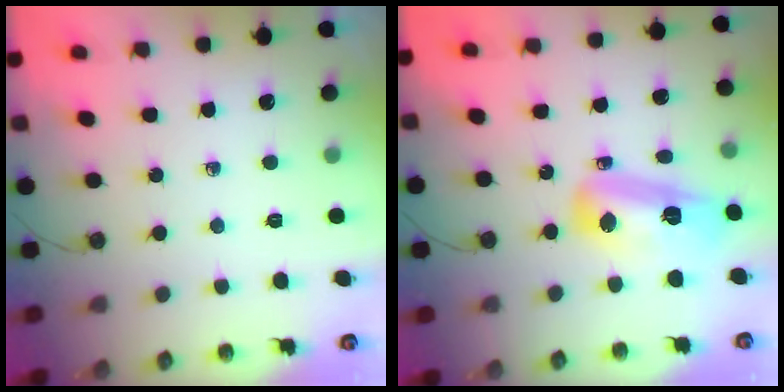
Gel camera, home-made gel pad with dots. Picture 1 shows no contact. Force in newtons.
{"total": 13.2, "press": 13.1, "slide": 1.3}